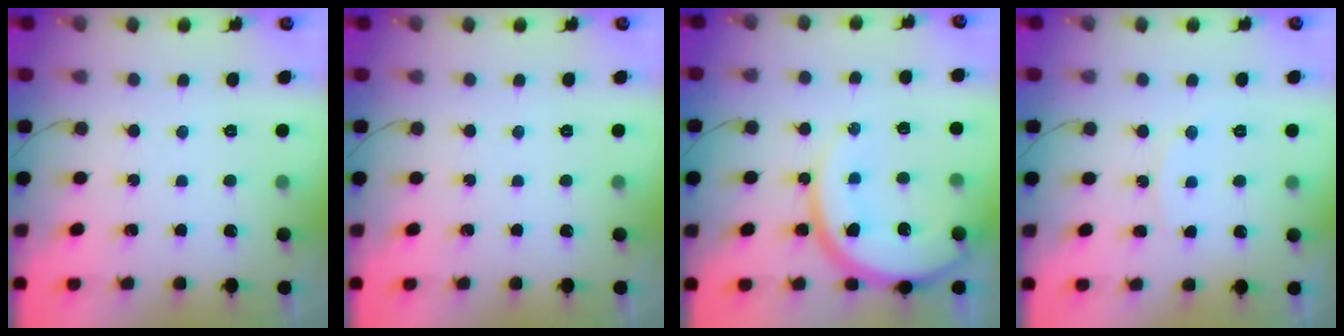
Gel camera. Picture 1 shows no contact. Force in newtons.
{"total": 0.0}
{"total": 16.6, "press": 16.5, "slide": 1.8}
{"total": 6.7, "press": 6.7, "slide": 0.4}